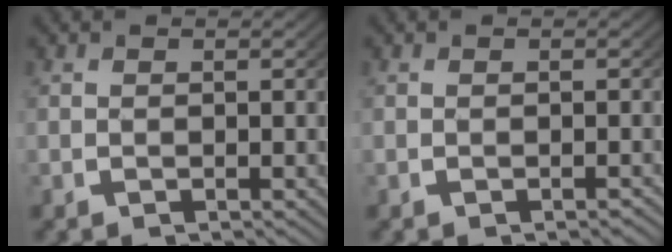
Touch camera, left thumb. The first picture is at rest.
{"total": 0.6, "force": [-0.5, 0.0, 0.3], "torque": [-0.007, 0.001, -0.006]}